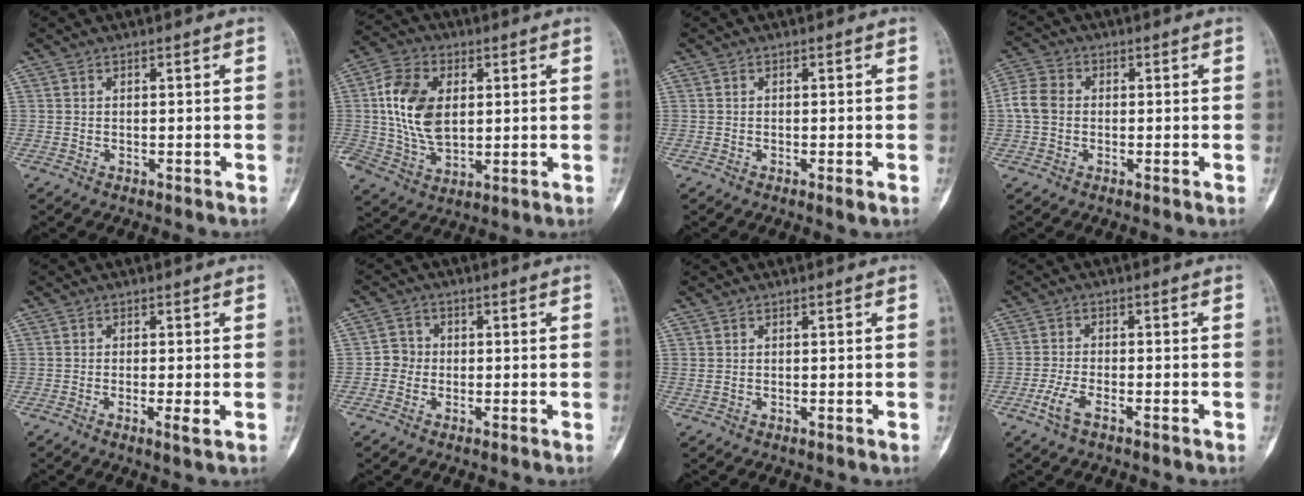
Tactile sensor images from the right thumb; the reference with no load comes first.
{"total": 12.8, "force": [2.1, 8.1, 9.7], "torque": [-0.172, 0.000, 0.039]}
{"total": 1.1, "force": [-0.5, 0.1, 1.0], "torque": [-0.018, -0.002, -0.009]}
{"total": 5.5, "force": [-0.5, 4.4, 3.3], "torque": [-0.070, 0.014, -0.021]}
{"total": 2.3, "force": [-0.5, 0.2, 2.3], "torque": [-0.042, -0.006, -0.011]}
{"total": 3.1, "force": [-0.6, 3.0, 0.7], "torque": [0.008, 0.010, -0.021]}
{"total": 0.8, "force": [0.2, 0.4, 0.6], "torque": [-0.014, 0.002, 0.011]}
{"total": 4.0, "force": [-2.2, 1.5, 3.0], "torque": [-0.066, 0.011, -0.042]}